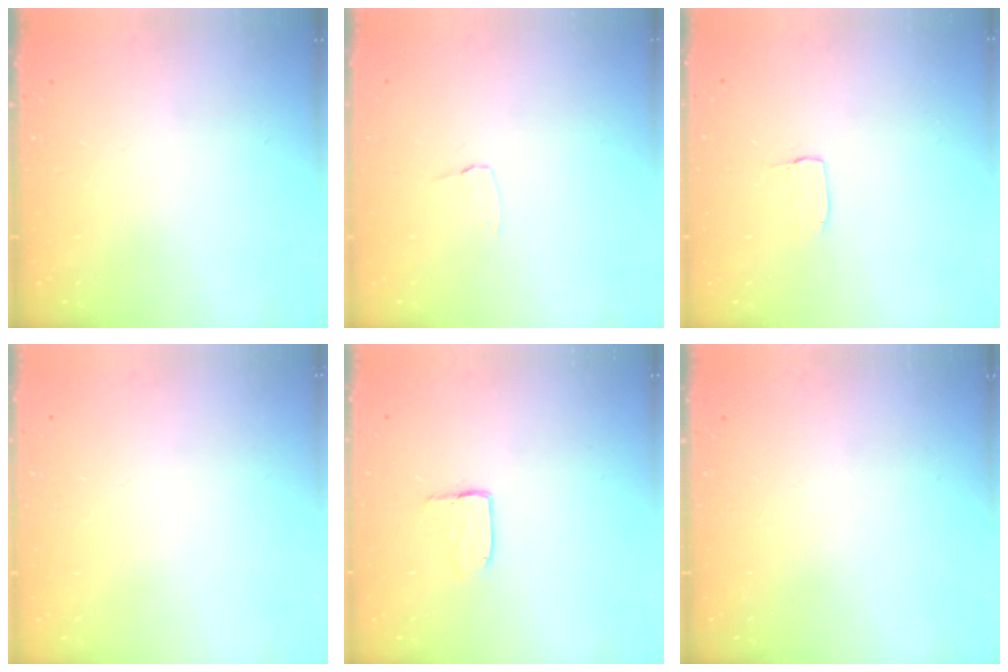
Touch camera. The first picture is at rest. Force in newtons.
{"total": 2.6, "press": 2.6, "slide": 0.2}
{"total": 3.1, "press": 3.1, "slide": 0.2}
{"total": 0.0}
{"total": 3.9, "press": 3.9, "slide": 0.1}
{"total": 0.0}